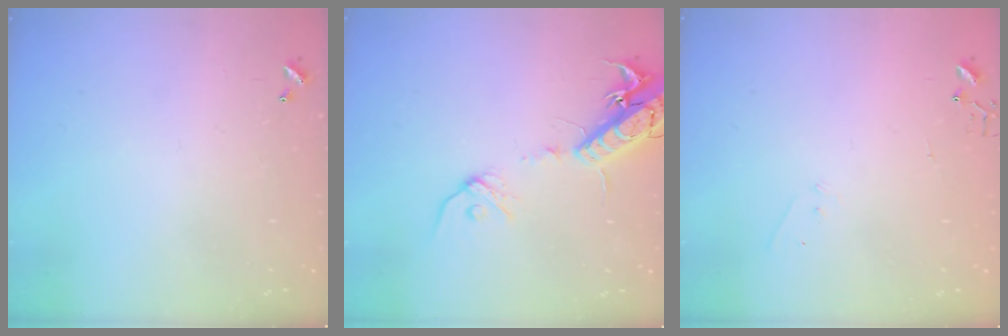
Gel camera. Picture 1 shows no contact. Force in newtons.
{"total": 17.2, "press": 16.9, "slide": 3.1}
{"total": 4.0, "press": 4.0, "slide": 0.2}